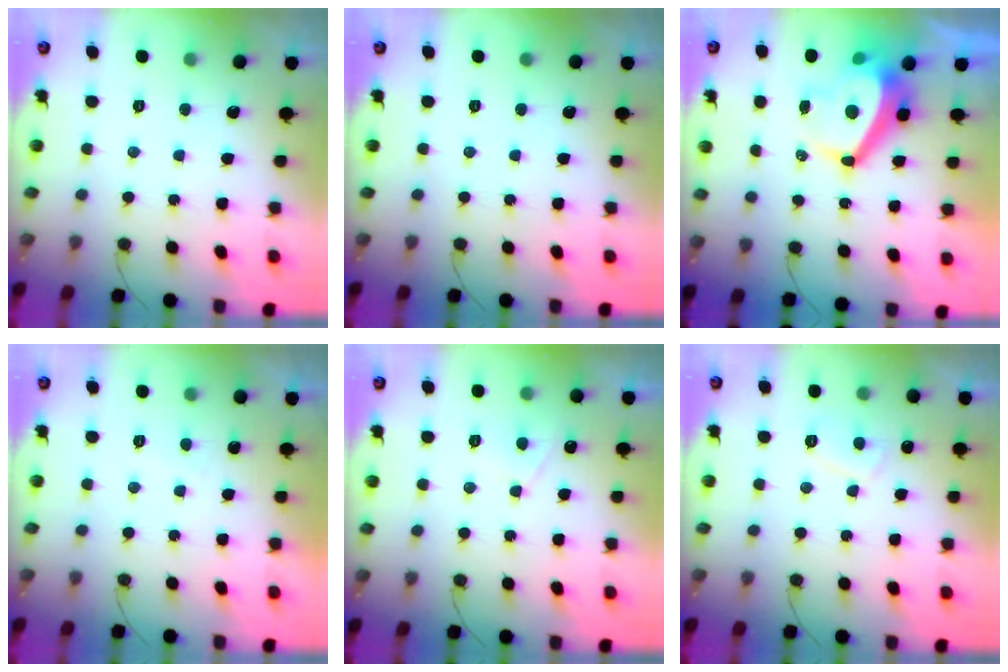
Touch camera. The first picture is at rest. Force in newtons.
{"total": 0.0}
{"total": 11.0, "press": 11.0, "slide": 1.2}
{"total": 1.0, "press": 0.9, "slide": 0.6}
{"total": 3.0, "press": 3.0, "slide": 0.4}
{"total": 3.7, "press": 3.7, "slide": 0.7}